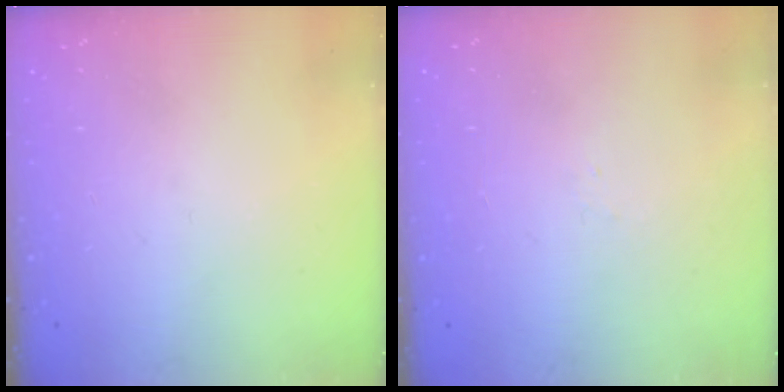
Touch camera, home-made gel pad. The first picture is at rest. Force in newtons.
{"total": 1.6, "press": 1.5, "slide": 0.4}